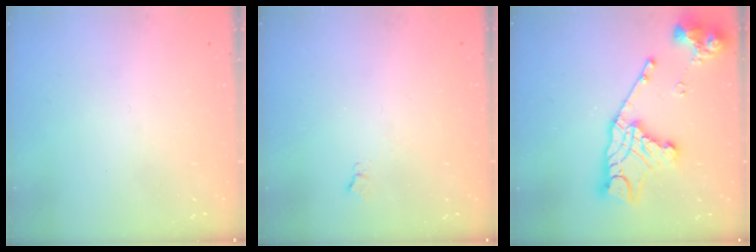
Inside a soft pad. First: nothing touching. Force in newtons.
{"total": 2.8, "press": 2.8, "slide": 0.6}
{"total": 19.6, "press": 19.5, "slide": 2.0}